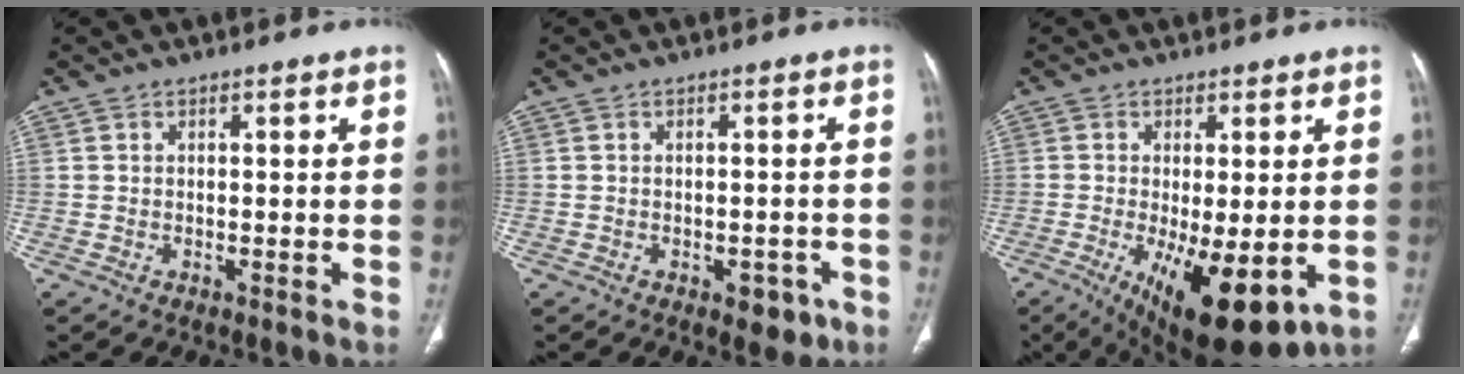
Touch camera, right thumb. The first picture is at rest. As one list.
[{"total": 4.2, "force": [-2.0, 2.5, 2.7], "torque": [-0.015, 0.010, -0.020]}, {"total": 15.2, "force": [-4.8, 5.7, 13.2], "torque": [-0.190, -0.024, -0.055]}]